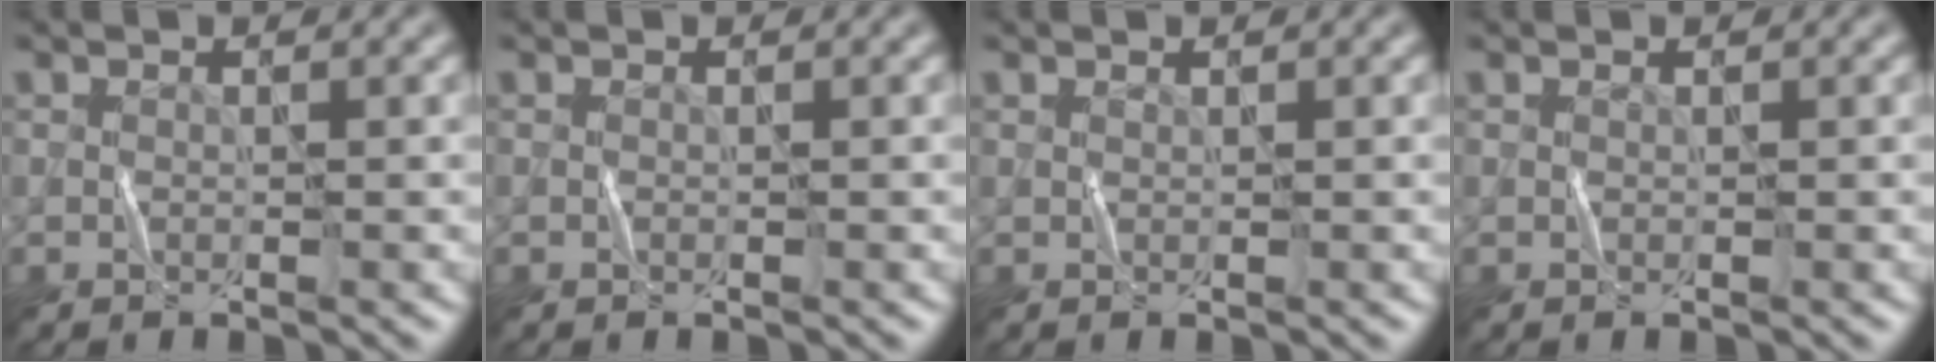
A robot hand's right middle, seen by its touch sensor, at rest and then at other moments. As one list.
[{"total": 0.0}, {"total": 0.0}, {"total": 0.0}]